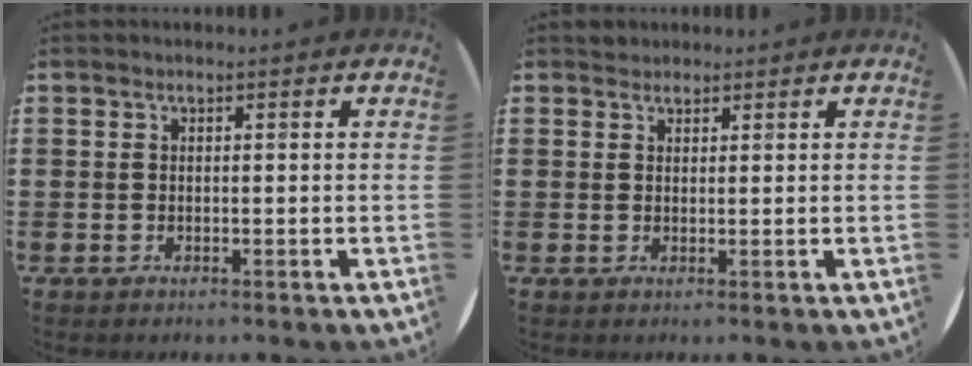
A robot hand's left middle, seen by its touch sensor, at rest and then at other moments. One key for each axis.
{"total": 1.2, "fx": 1.1, "fy": 0.4, "fz": -0.2, "tx": 0.009, "ty": 0.000, "tz": 0.021}